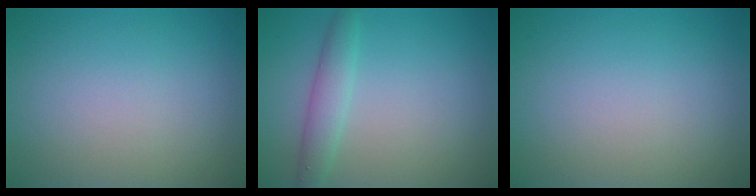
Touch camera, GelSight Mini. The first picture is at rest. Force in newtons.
{"total": 2.4, "press": 2.4, "slide": 0.1}
{"total": 0.0}